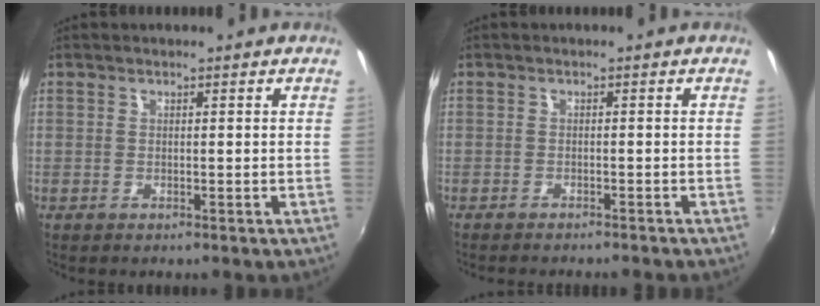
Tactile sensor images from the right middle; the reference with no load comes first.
{"total": 5.0, "force": [-4.5, 0.7, 2.0], "torque": [-0.044, -0.016, -0.066]}